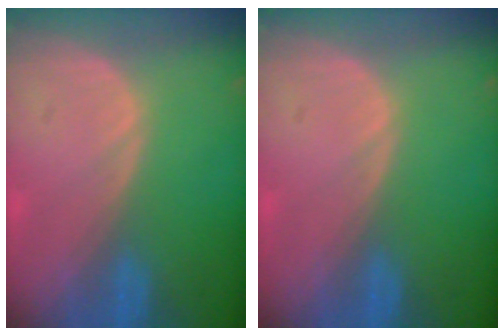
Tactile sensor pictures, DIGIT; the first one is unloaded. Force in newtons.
{"total": 0.0}